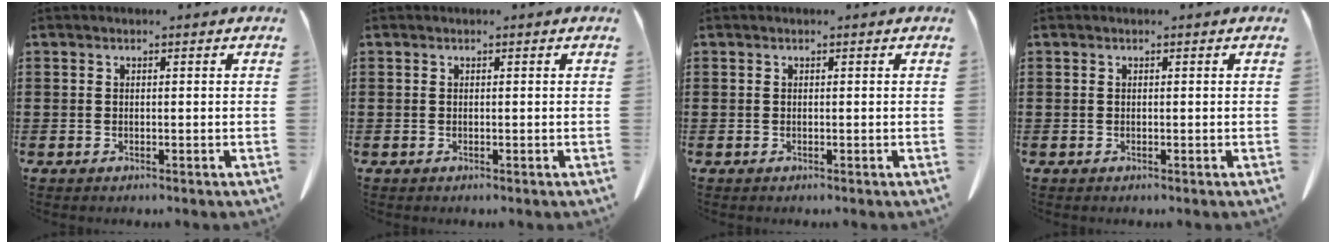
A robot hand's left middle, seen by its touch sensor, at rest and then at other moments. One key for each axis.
{"total": 0.0}
{"total": 0.0}
{"total": 0.0}